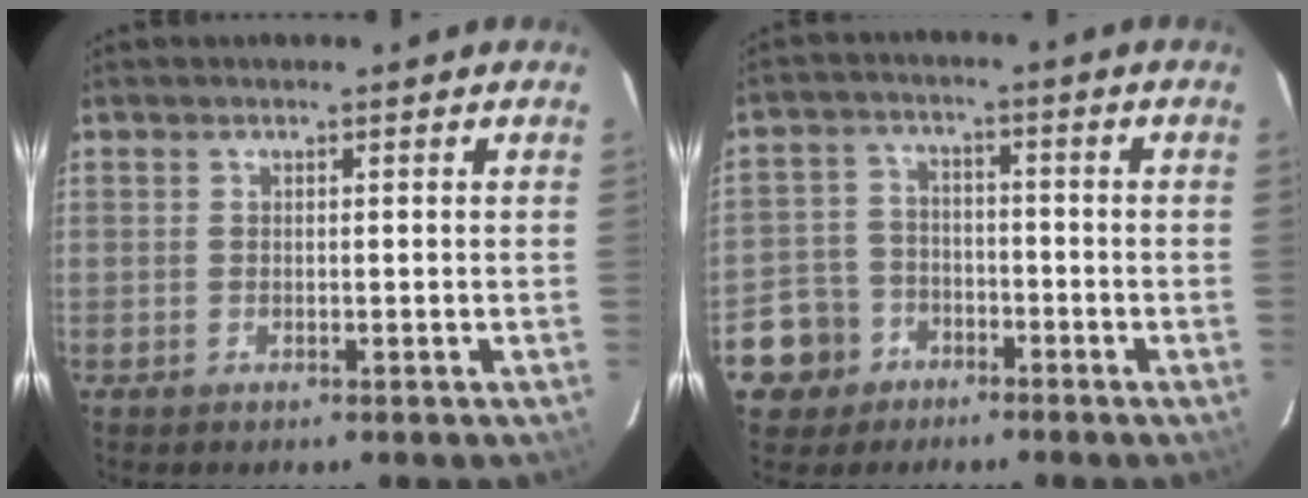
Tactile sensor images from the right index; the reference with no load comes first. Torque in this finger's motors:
{"motor_torque": [-0.15, -0.23, -0.72, -0.21]}